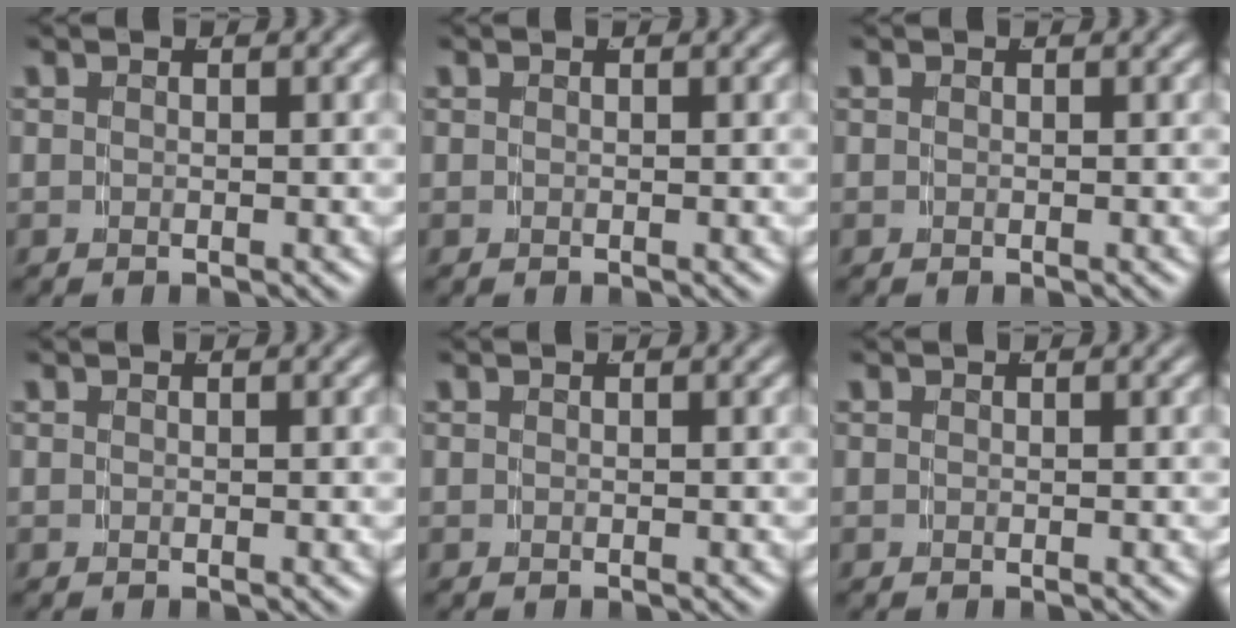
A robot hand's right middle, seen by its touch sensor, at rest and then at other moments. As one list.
[{"total": 0.0}, {"total": 0.0}, {"total": 0.0}, {"total": 0.0}, {"total": 0.0}]